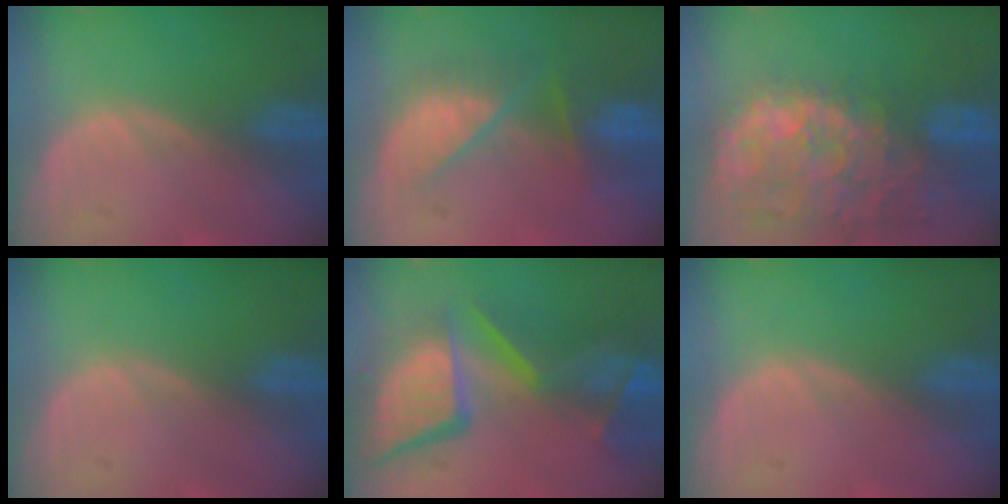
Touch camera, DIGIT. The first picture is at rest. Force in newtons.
{"total": 7.5, "press": 7.1, "slide": 2.5}
{"total": 14.7, "press": 11.9, "slide": 8.7}
{"total": 0.0}
{"total": 13.8, "press": 11.3, "slide": 8.0}
{"total": 0.0}